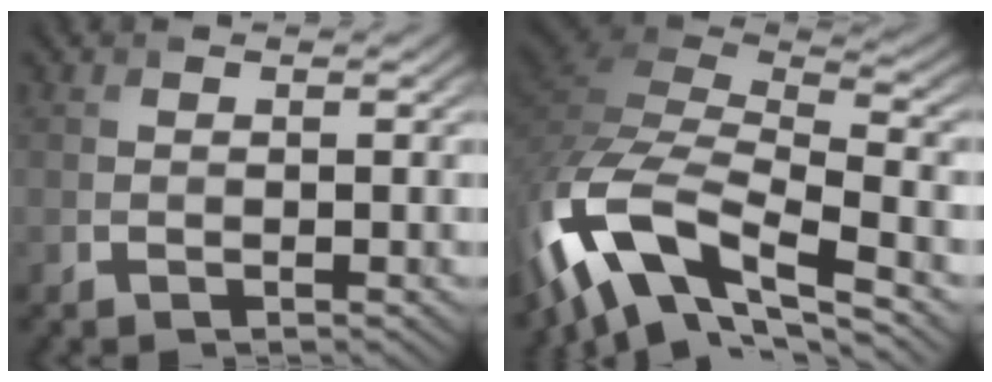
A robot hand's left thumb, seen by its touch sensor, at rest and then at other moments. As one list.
[{"total": 16.5, "force": [-8.9, 6.8, 12.1], "torque": [-0.292, -0.011, -0.168]}]